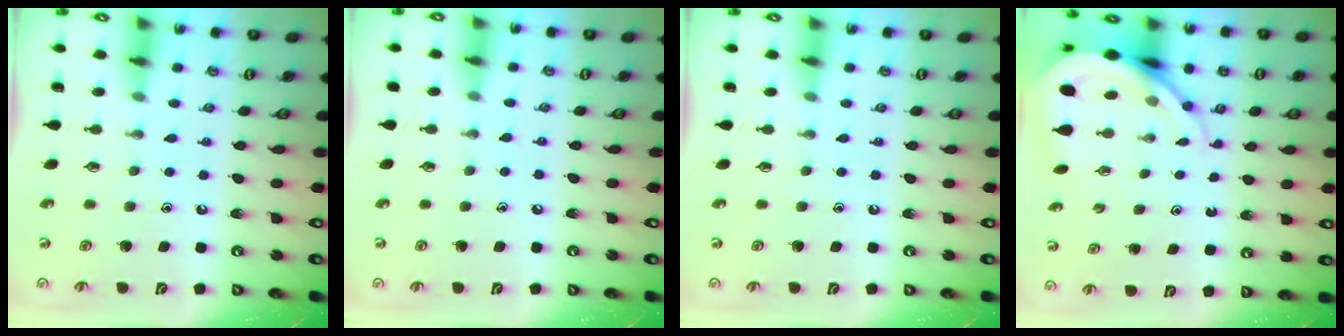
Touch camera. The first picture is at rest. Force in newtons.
{"total": 2.6, "press": 2.6, "slide": 0.3}
{"total": 0.0}
{"total": 9.4, "press": 9.4, "slide": 1.1}